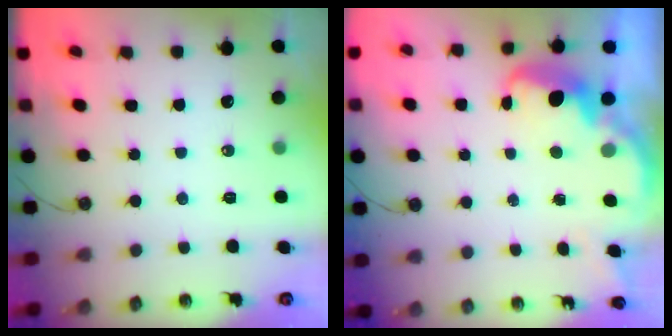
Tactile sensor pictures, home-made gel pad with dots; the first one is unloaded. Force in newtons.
{"total": 3.4, "press": 3.3, "slide": 0.7}